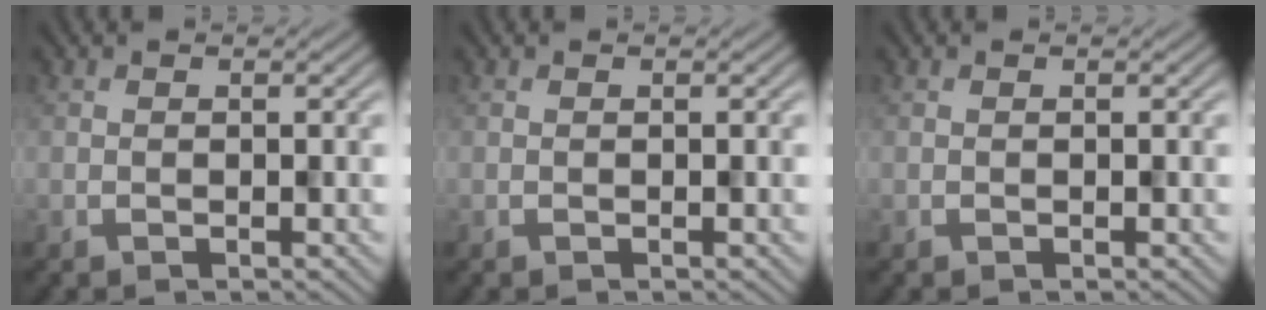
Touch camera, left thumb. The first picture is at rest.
{"total": 0.0}
{"total": 0.0}